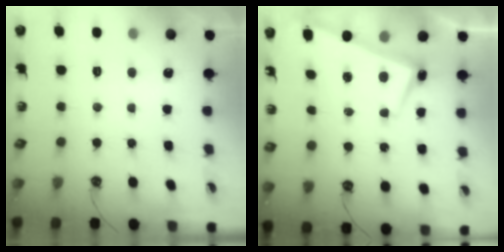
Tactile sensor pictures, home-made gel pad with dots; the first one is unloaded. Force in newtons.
{"total": 2.7, "press": 2.7, "slide": 0.4}